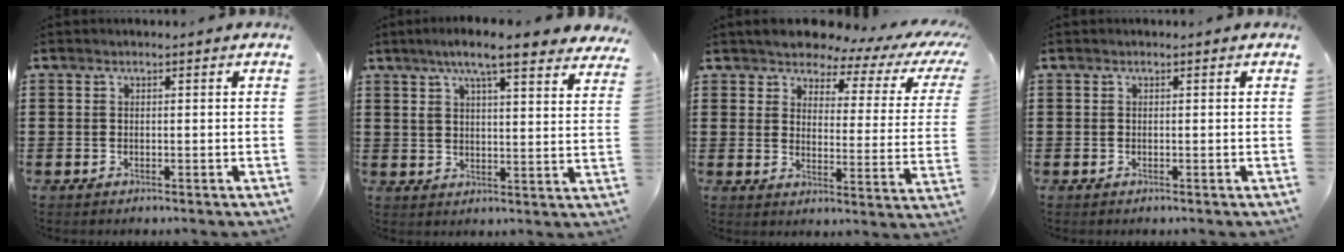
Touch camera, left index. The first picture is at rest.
{"total": 7.5, "force": [5.9, 0.7, 4.6], "torque": [-0.096, -0.016, 0.101]}
{"total": 4.4, "force": [4.0, 1.3, 1.0], "torque": [-0.043, -0.030, 0.062]}
{"total": 0.0}